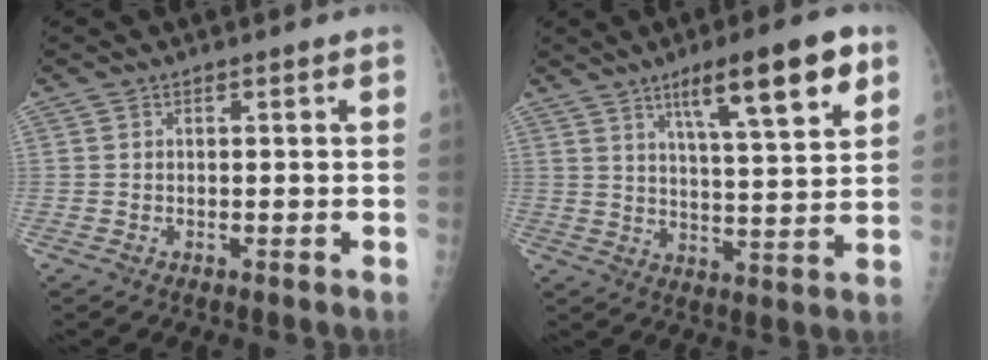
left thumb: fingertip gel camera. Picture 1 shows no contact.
{"total": 14.0, "force": [7.5, 2.5, 11.6], "torque": [-0.166, -0.028, 0.115]}